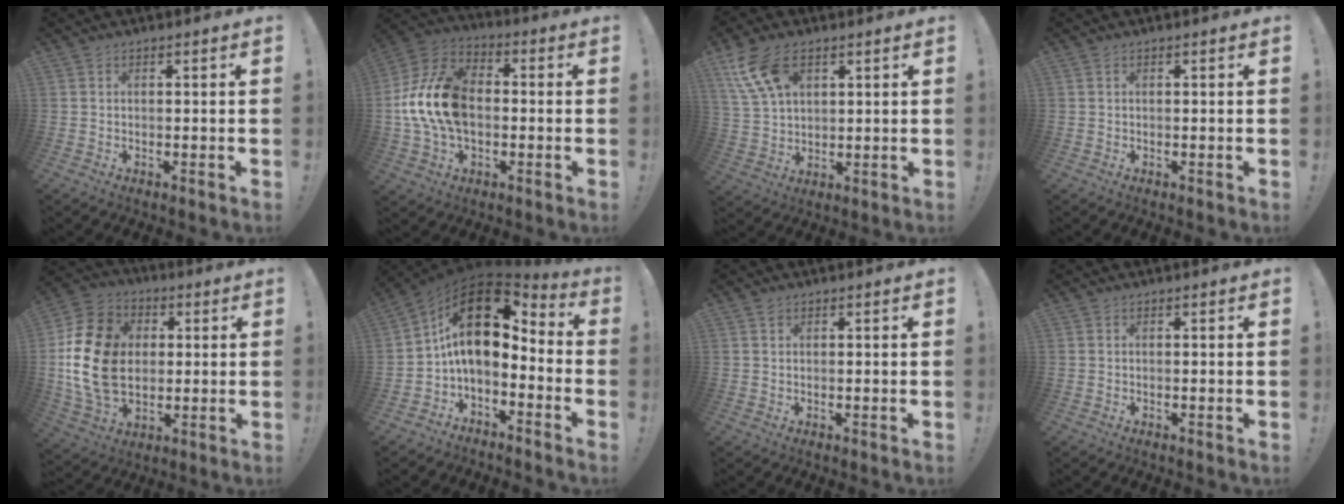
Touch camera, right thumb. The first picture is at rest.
{"total": 19.5, "force": [-1.0, 13.4, 14.0], "torque": [-0.252, 0.031, -0.006]}
{"total": 12.6, "force": [6.9, 7.3, 7.7], "torque": [-0.150, -0.031, 0.134]}
{"total": 0.0}
{"total": 21.1, "force": [1.0, 16.0, 13.7], "torque": [-0.242, 0.013, 0.026]}
{"total": 16.6, "force": [4.3, 9.2, 13.1], "torque": [-0.229, -0.024, 0.078]}
{"total": 0.8, "force": [0.6, 0.6, 0.2], "torque": [0.004, -0.003, 0.010]}
{"total": 0.0}